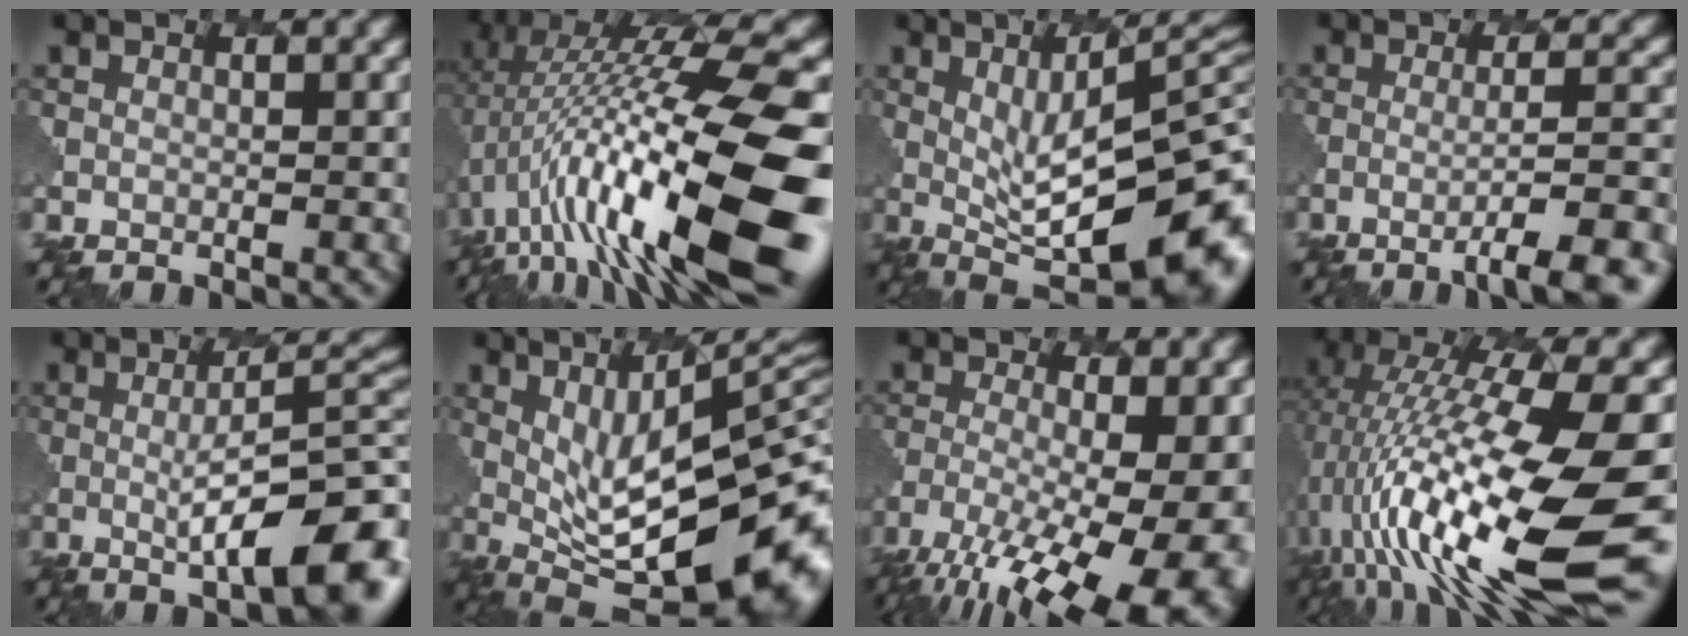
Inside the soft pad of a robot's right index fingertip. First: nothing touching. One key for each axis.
{"total": 15.5, "fx": -0.8, "fy": 4.0, "fz": 14.9, "tx": -0.246, "ty": 0.017, "tz": -0.008}
{"total": 14.2, "fx": -0.6, "fy": 4.6, "fz": 13.5, "tx": -0.179, "ty": -0.001, "tz": 0.010}
{"total": 7.4, "fx": -3.9, "fy": 1.2, "fz": 6.2, "tx": -0.087, "ty": 0.011, "tz": -0.055}
{"total": 10.4, "fx": -1.8, "fy": 2.6, "fz": 9.9, "tx": -0.135, "ty": 0.002, "tz": -0.025}
{"total": 15.7, "fx": 0.1, "fy": 4.8, "fz": 15.0, "tx": -0.203, "ty": -0.004, "tz": 0.026}
{"total": 17.0, "fx": -8.8, "fy": 6.9, "fz": 12.8, "tx": -0.205, "ty": -0.026, "tz": -0.111}
{"total": 16.4, "fx": -2.8, "fy": 4.1, "fz": 15.7, "tx": -0.293, "ty": 0.009, "tz": -0.043}